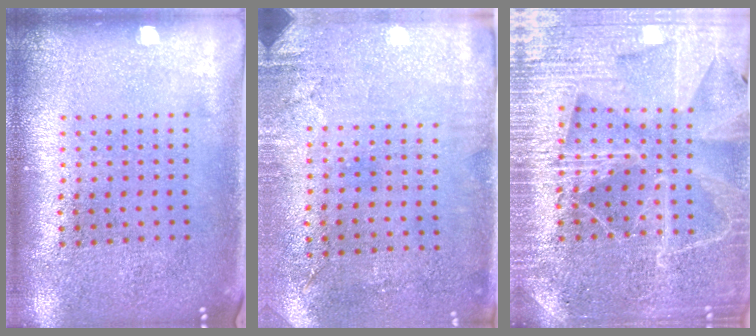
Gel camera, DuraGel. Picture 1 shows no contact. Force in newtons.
{"total": 2.9, "press": 2.4, "slide": 1.7}
{"total": 4.5, "press": 4.2, "slide": 1.7}